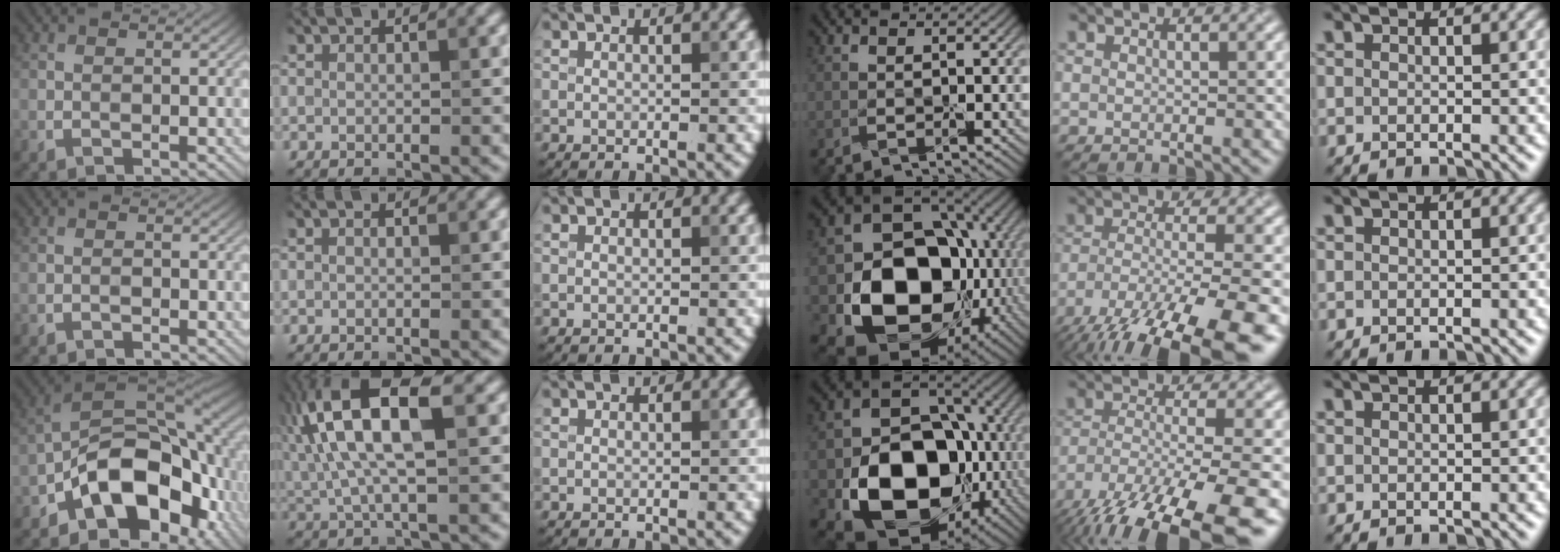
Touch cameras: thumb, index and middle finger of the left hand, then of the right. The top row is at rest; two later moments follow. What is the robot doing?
{"motion": "peel", "object": "shipping label"}